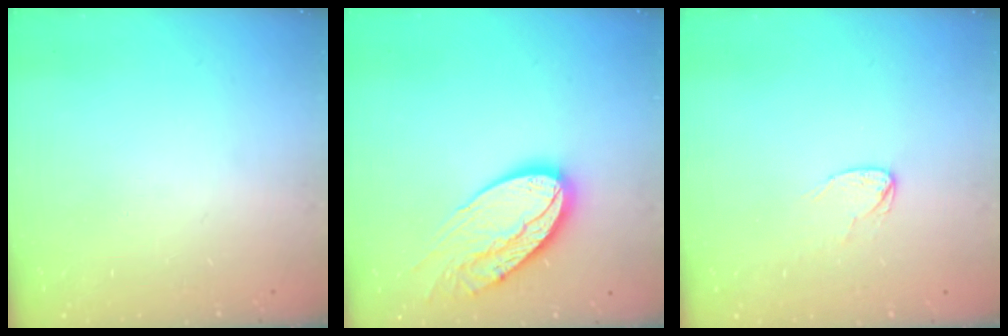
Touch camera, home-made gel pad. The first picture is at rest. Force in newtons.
{"total": 17.4, "press": 17.3, "slide": 1.8}
{"total": 4.8, "press": 4.8, "slide": 0.4}